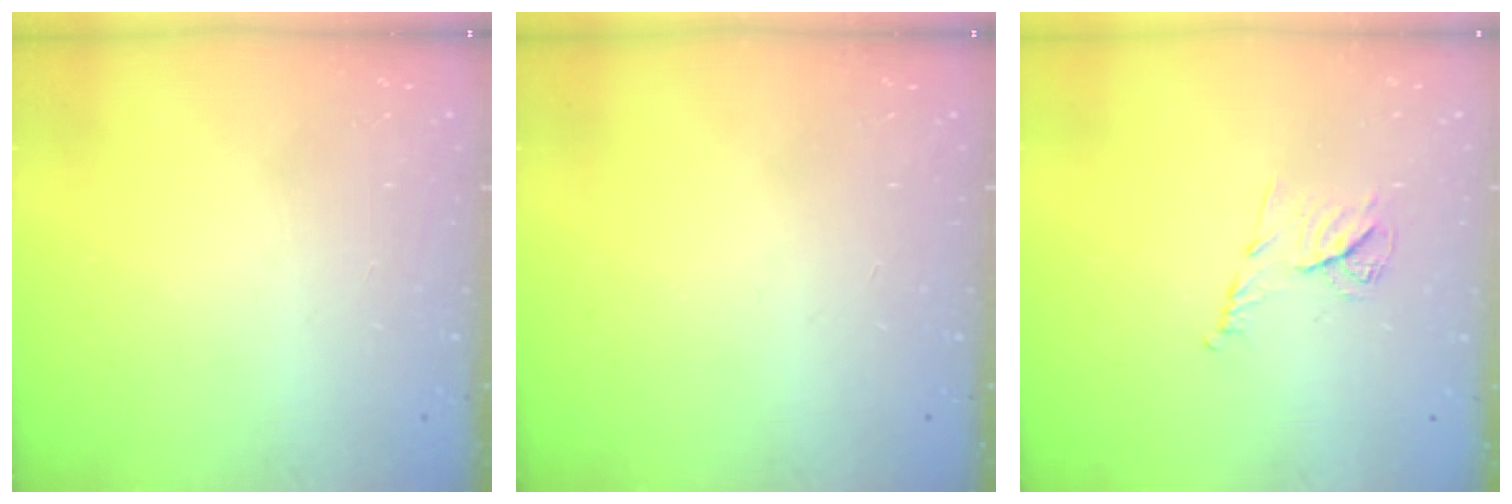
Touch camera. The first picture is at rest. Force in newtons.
{"total": 0.0}
{"total": 7.9, "press": 7.9, "slide": 0.3}